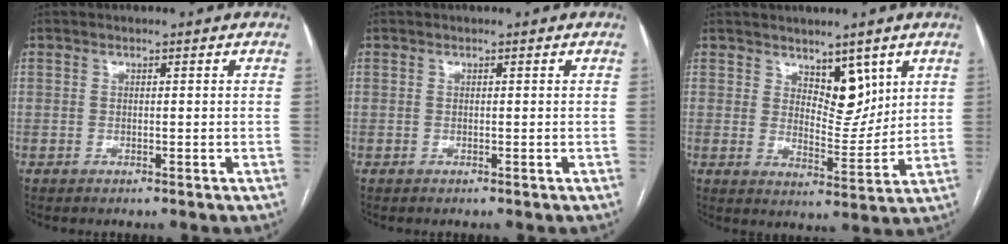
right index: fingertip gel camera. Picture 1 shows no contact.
{"total": 0.0}
{"total": 6.4, "force": [3.7, 3.1, 4.1], "torque": [-0.059, -0.009, 0.066]}